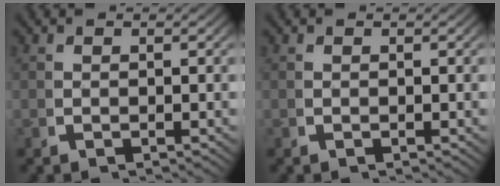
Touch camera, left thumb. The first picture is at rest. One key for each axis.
{"total": 0.0}